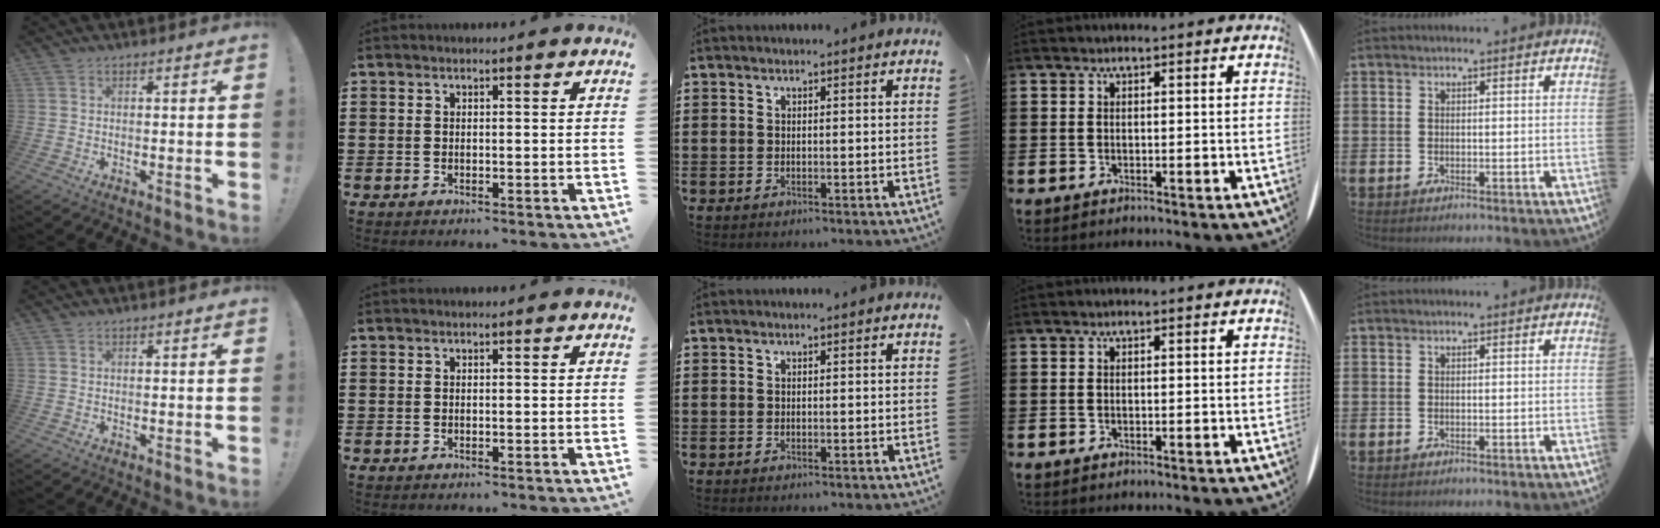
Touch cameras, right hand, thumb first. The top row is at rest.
{}